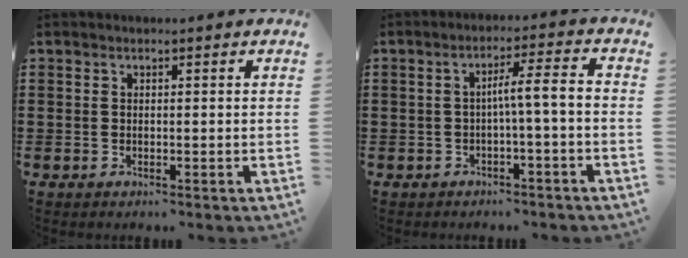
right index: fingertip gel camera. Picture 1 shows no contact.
{"total": 4.7, "force": [-1.1, 0.1, 4.5], "torque": [-0.085, 0.005, -0.027]}